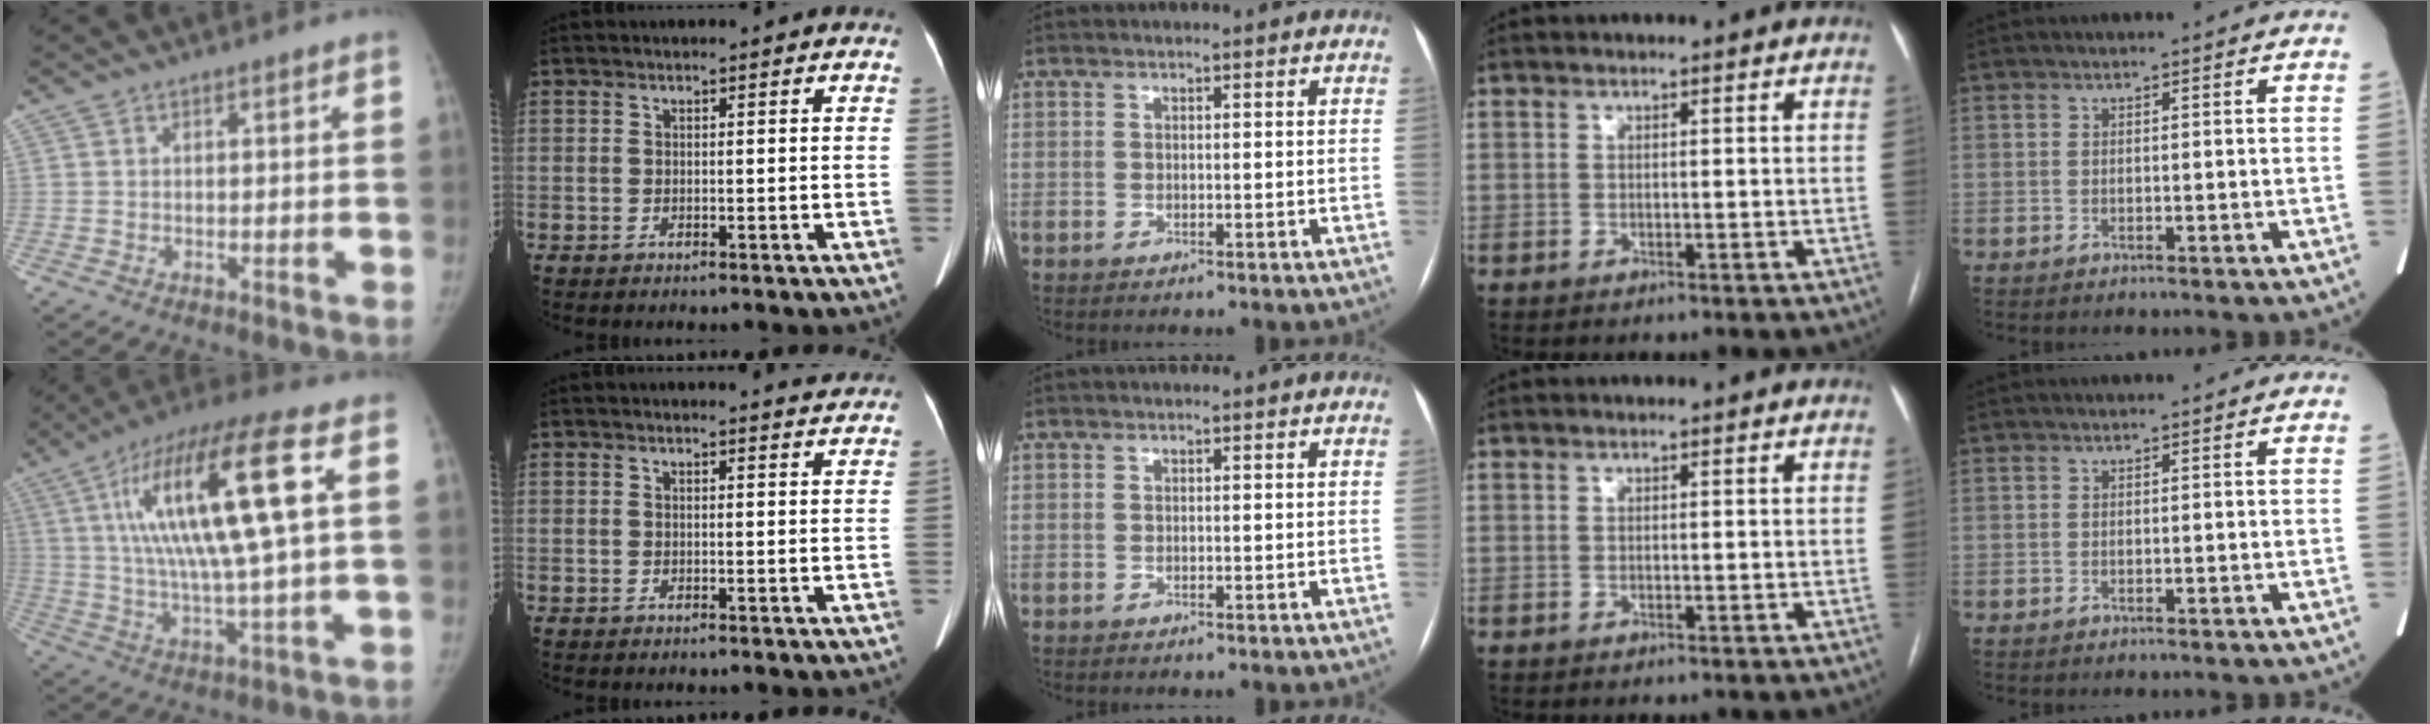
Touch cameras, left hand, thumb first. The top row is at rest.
{"thumb": {"total": 20.8, "force": [5.0, 3.3, 19.9], "torque": [-0.383, 0.005, 0.078]}, "index": {"total": 1.9, "force": [1.9, -0.1, 0.1], "torque": [-0.007, -0.007, 0.018]}}